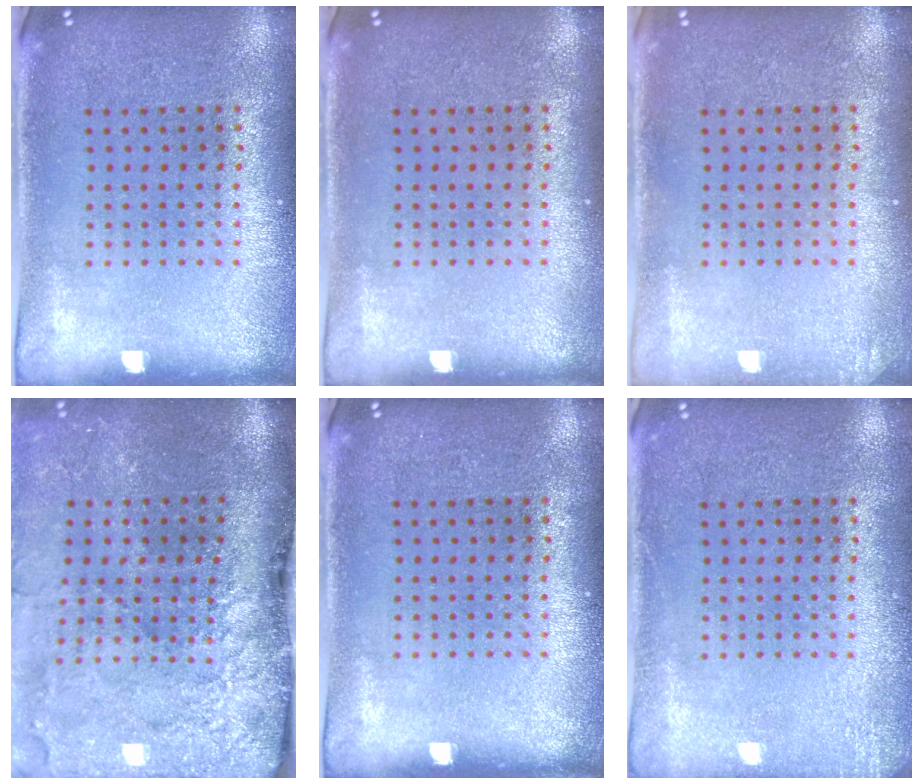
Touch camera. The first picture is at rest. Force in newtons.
{"total": 0.0}
{"total": 0.7, "press": 0.7, "slide": 0.1}
{"total": 4.7, "press": 3.6, "slide": 3.1}
{"total": 0.0}
{"total": 1.7, "press": 1.7, "slide": 0.3}